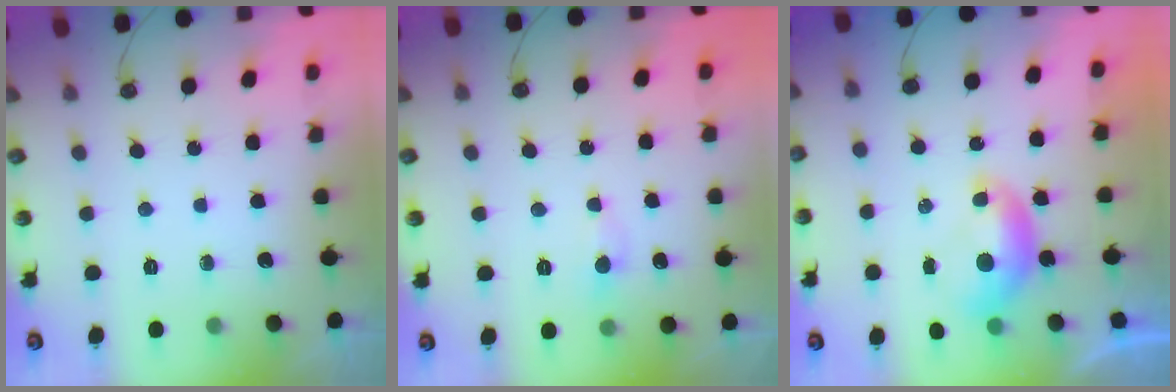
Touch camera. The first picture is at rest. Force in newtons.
{"total": 1.4, "press": 1.2, "slide": 0.6}
{"total": 0.0}